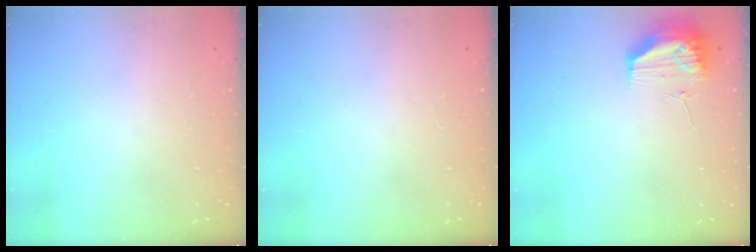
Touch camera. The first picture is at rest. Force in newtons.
{"total": 0.0}
{"total": 11.5, "press": 11.1, "slide": 3.1}